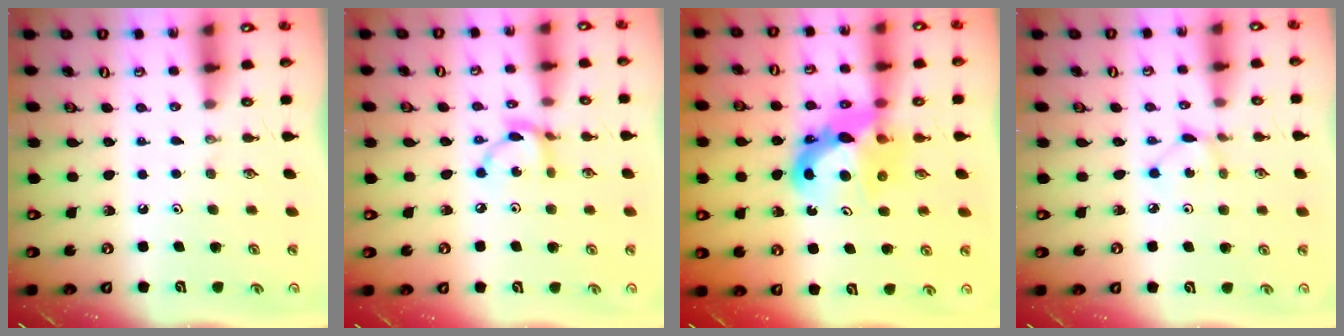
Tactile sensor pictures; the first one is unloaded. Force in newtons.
{"total": 7.4, "press": 7.4, "slide": 0.4}
{"total": 10.7, "press": 10.7, "slide": 0.4}
{"total": 2.2, "press": 2.2, "slide": 0.3}